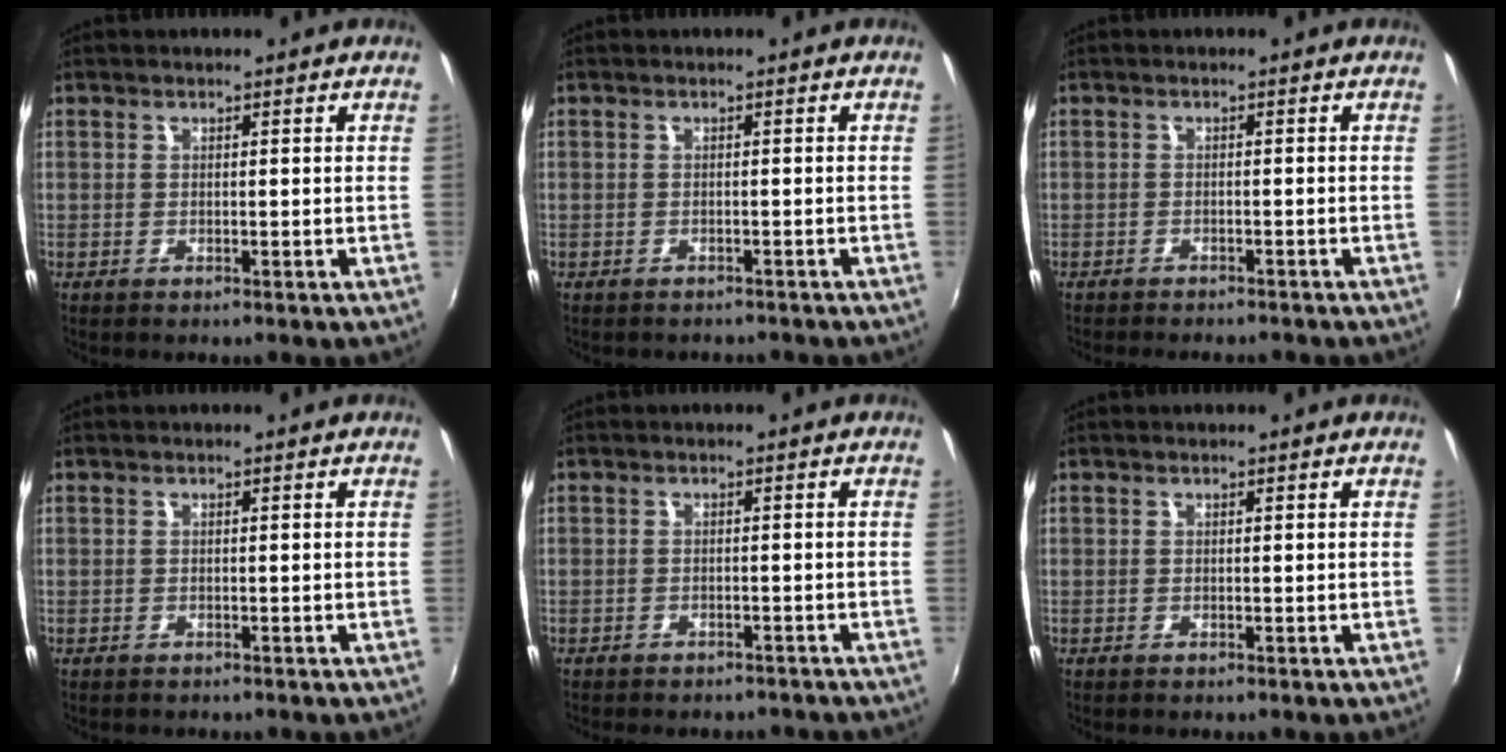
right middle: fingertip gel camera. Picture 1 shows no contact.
{"total": 2.3, "force": [-2.0, 0.9, 0.6], "torque": [-0.014, -0.012, -0.028]}
{"total": 3.9, "force": [-3.5, 1.1, 1.2], "torque": [-0.035, -0.009, -0.054]}
{"total": 0.5, "force": [-0.5, 0.3, 0.0], "torque": [-0.002, -0.003, -0.010]}
{"total": 5.0, "force": [-4.4, 1.9, 1.4], "torque": [-0.031, -0.008, -0.057]}
{"total": 0.0}